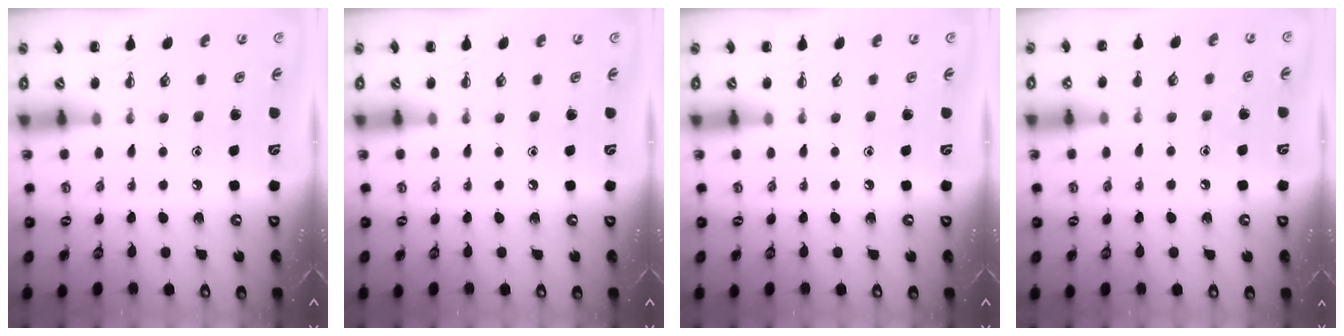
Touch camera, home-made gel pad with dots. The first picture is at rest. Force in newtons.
{"total": 0.0}
{"total": 0.0}
{"total": 5.7, "press": 5.4, "slide": 1.8}